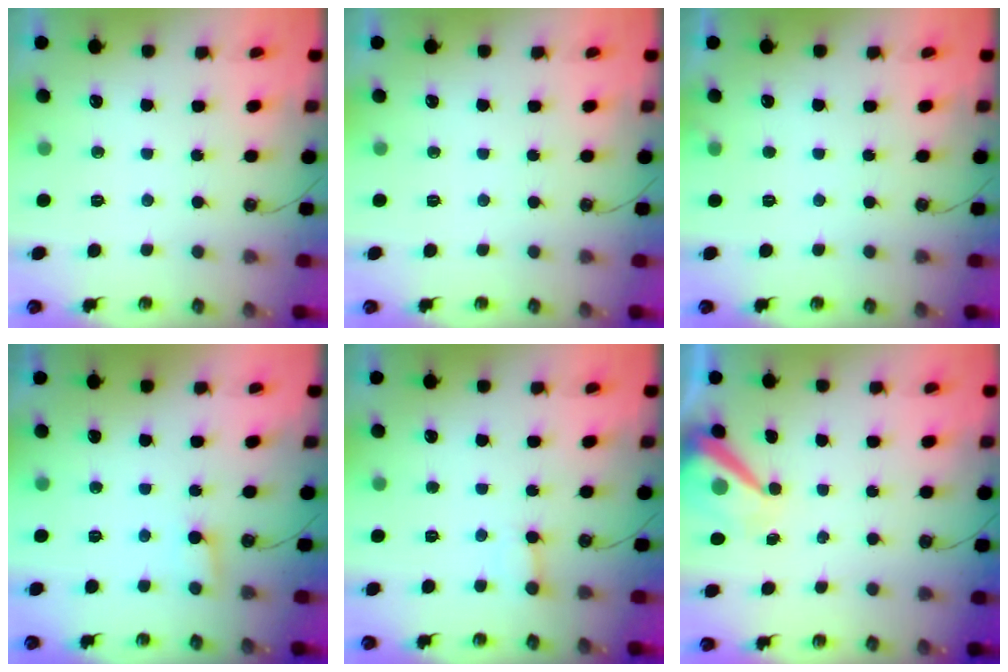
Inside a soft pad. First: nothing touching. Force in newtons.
{"total": 0.0}
{"total": 2.6, "press": 2.6, "slide": 0.4}
{"total": 3.9, "press": 3.9, "slide": 0.3}
{"total": 2.6, "press": 2.6, "slide": 0.1}
{"total": 9.4, "press": 9.3, "slide": 1.1}